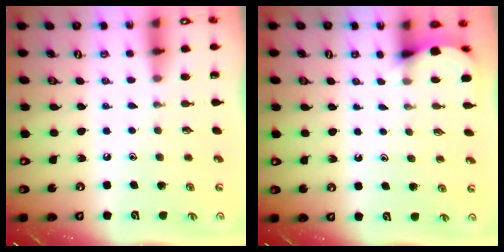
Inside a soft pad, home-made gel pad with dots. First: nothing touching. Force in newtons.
{"total": 2.9, "press": 2.9, "slide": 0.3}